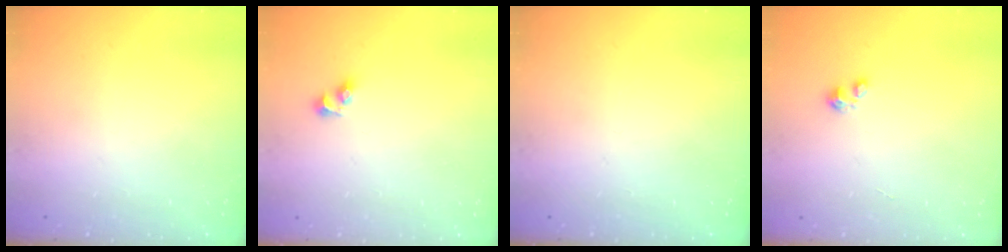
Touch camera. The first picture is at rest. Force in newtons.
{"total": 2.8, "press": 2.5, "slide": 1.2}
{"total": 0.0}
{"total": 1.6, "press": 1.6, "slide": 0.2}